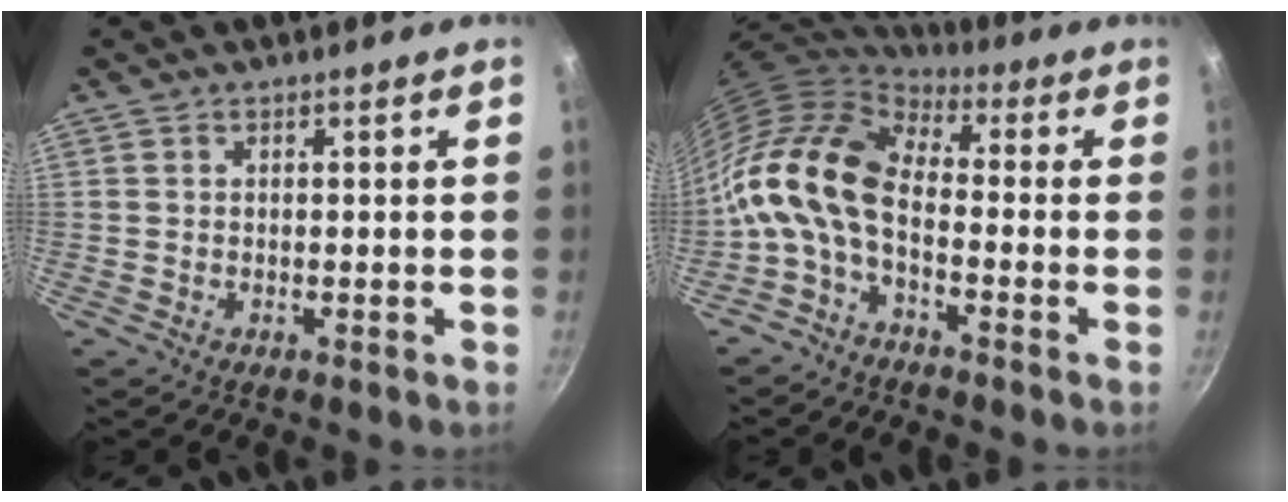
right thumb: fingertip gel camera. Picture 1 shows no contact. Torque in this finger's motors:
{"motor_torque": [0.07, 1.01, 1.74, -1.06, 0.25]}